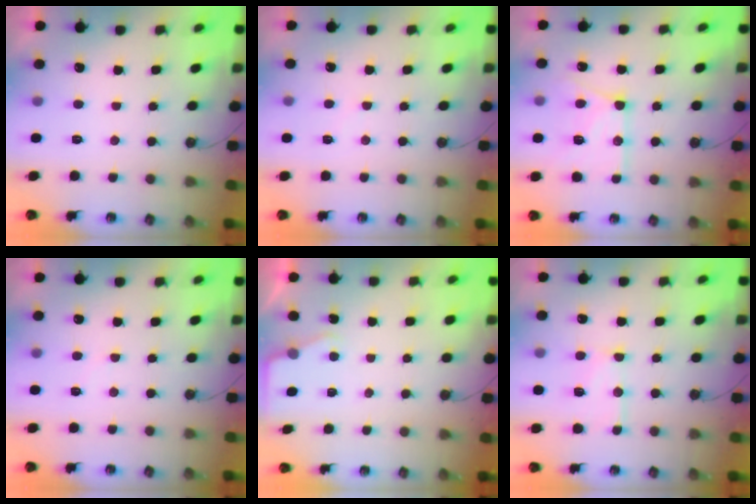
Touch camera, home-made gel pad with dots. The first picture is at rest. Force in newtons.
{"total": 2.2, "press": 2.2, "slide": 0.3}
{"total": 15.0, "press": 14.9, "slide": 1.7}
{"total": 3.0, "press": 2.9, "slide": 0.4}
{"total": 2.4, "press": 2.4, "slide": 0.3}
{"total": 12.1, "press": 12.0, "slide": 1.1}